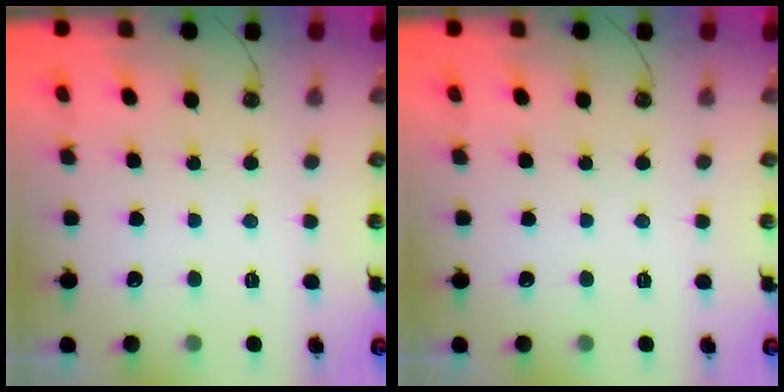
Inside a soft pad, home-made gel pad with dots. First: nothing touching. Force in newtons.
{"total": 0.0}